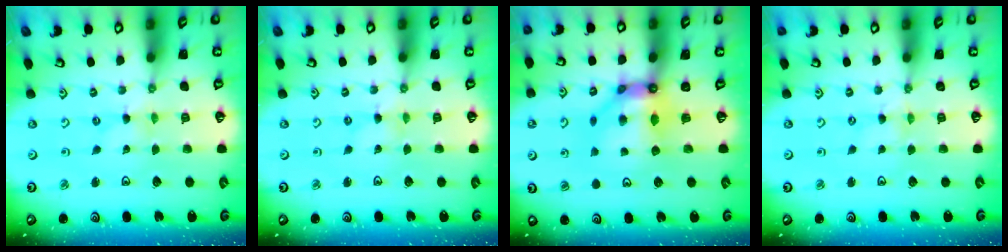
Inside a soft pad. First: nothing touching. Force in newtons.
{"total": 0.0}
{"total": 9.4, "press": 9.3, "slide": 1.0}
{"total": 0.0}